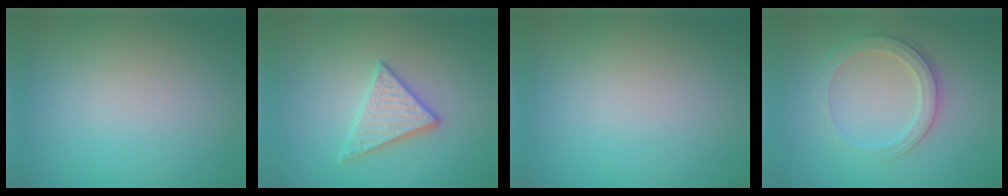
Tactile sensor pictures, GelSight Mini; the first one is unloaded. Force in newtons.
{"total": 3.0, "press": 2.9, "slide": 0.6}
{"total": 0.0}
{"total": 2.8, "press": 2.7, "slide": 0.8}